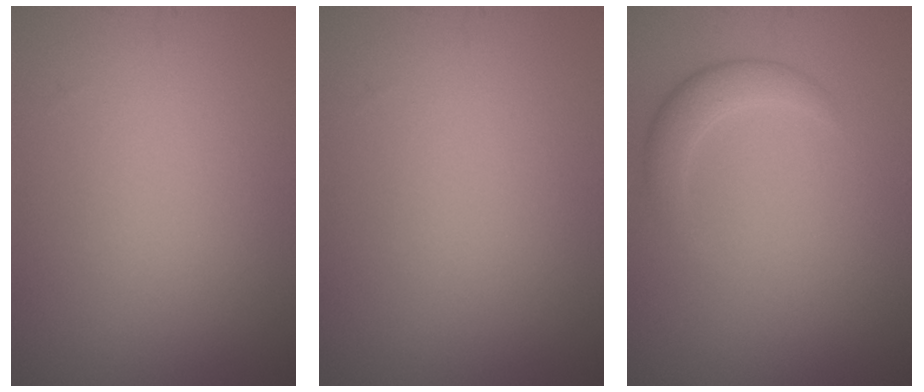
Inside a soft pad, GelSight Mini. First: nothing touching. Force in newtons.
{"total": 0.0}
{"total": 2.3, "press": 2.2, "slide": 0.1}